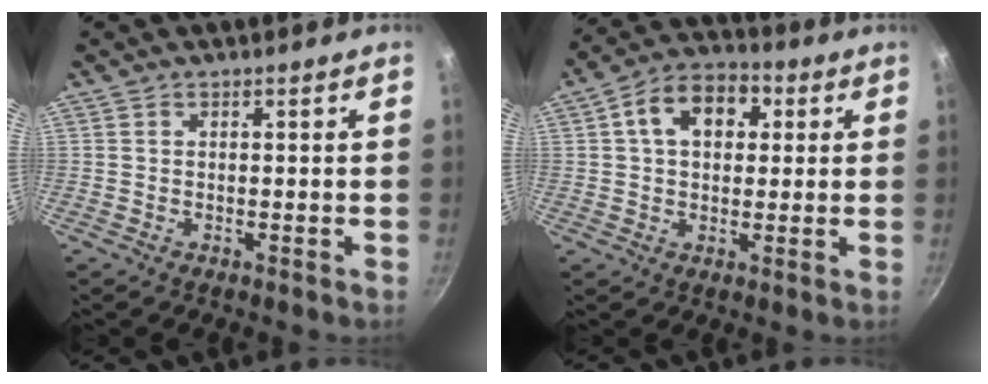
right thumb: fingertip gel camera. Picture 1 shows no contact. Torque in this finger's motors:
{"motor_torque": [0.07, 1.85, 0.69, -0.25, 0.31]}